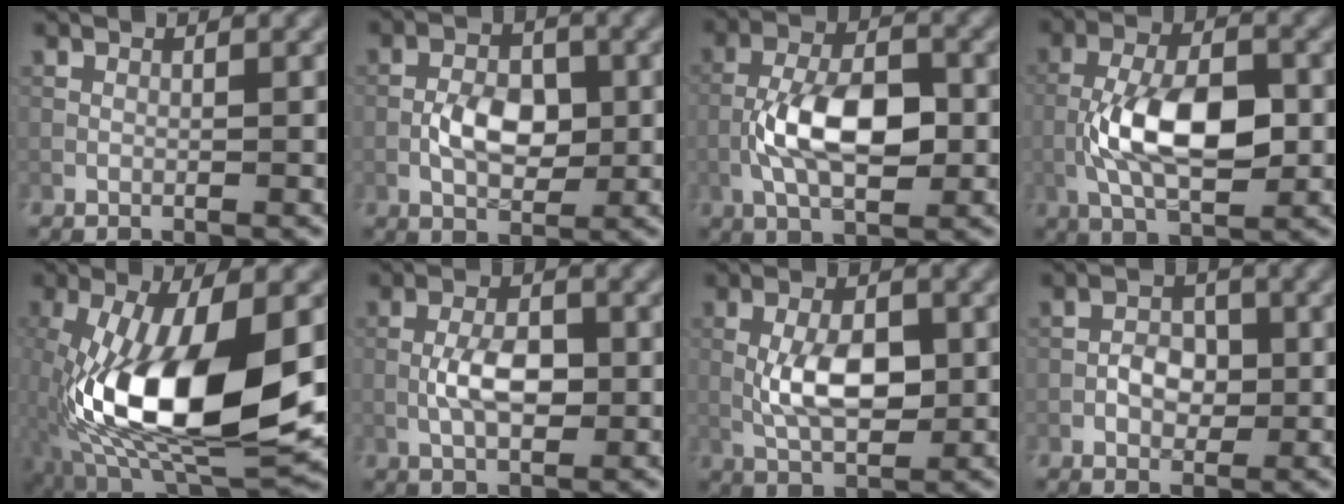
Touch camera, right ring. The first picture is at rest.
{"total": 4.2, "force": [-0.7, 2.5, 3.3], "torque": [-0.057, 0.002, -0.013]}
{"total": 7.2, "force": [-1.6, 3.4, 6.2], "torque": [-0.118, 0.005, -0.031]}
{"total": 8.2, "force": [-1.6, 3.7, 7.1], "torque": [-0.138, 0.004, -0.028]}
{"total": 15.1, "force": [-2.6, 6.6, 13.3], "torque": [-0.257, -0.020, -0.048]}
{"total": 3.9, "force": [-0.8, 1.9, 3.4], "torque": [-0.061, 0.003, -0.016]}
{"total": 5.2, "force": [-0.5, 2.5, 4.5], "torque": [-0.088, 0.002, -0.009]}
{"total": 2.7, "force": [-0.6, 1.9, 1.8], "torque": [-0.027, 0.002, -0.013]}